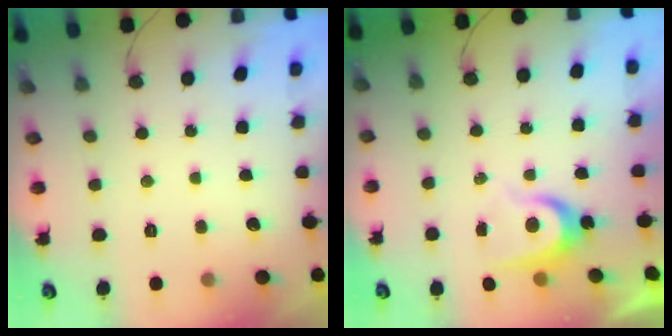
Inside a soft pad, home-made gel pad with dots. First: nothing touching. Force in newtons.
{"total": 6.3, "press": 6.3, "slide": 0.5}